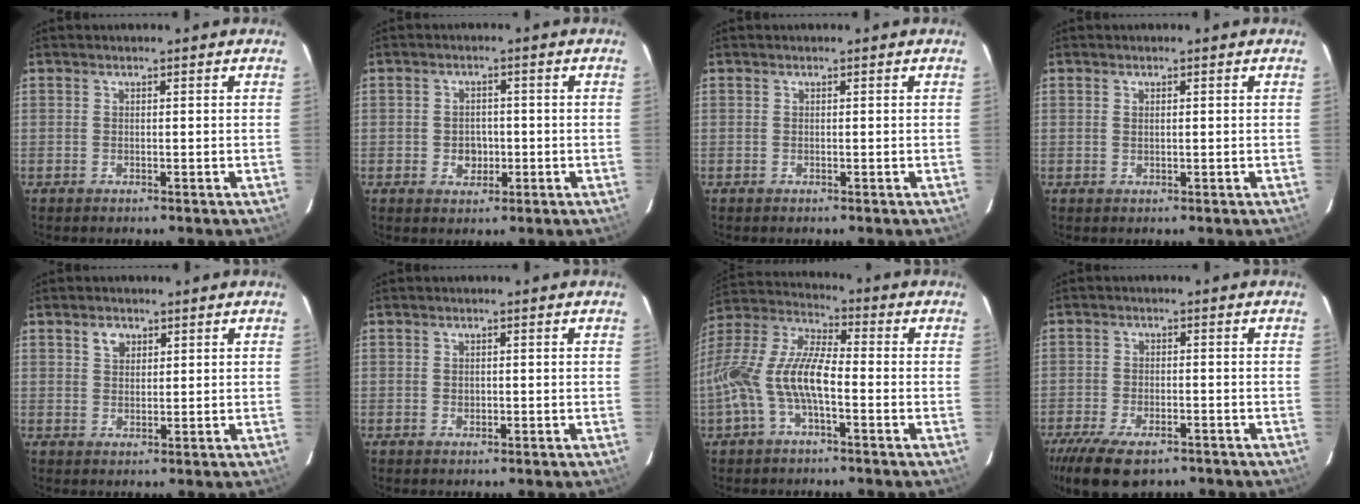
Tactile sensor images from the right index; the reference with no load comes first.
{"total": 3.6, "force": [-0.8, 3.1, 1.7], "torque": [-0.032, 0.007, -0.006]}
{"total": 0.0}
{"total": 0.7, "force": [0.2, 0.3, 0.6], "torque": [-0.011, 0.002, 0.004]}
{"total": 2.9, "force": [1.5, 2.1, 1.3], "torque": [-0.018, 0.009, 0.029]}
{"total": 0.7, "force": [0.0, 0.7, 0.3], "torque": [-0.002, 0.002, 0.001]}
{"total": 14.6, "force": [-4.1, 5.2, 13.0], "torque": [-0.271, 0.006, -0.085]}
{"total": 12.3, "force": [-8.6, 5.2, 7.0], "torque": [-0.165, -0.033, -0.144]}